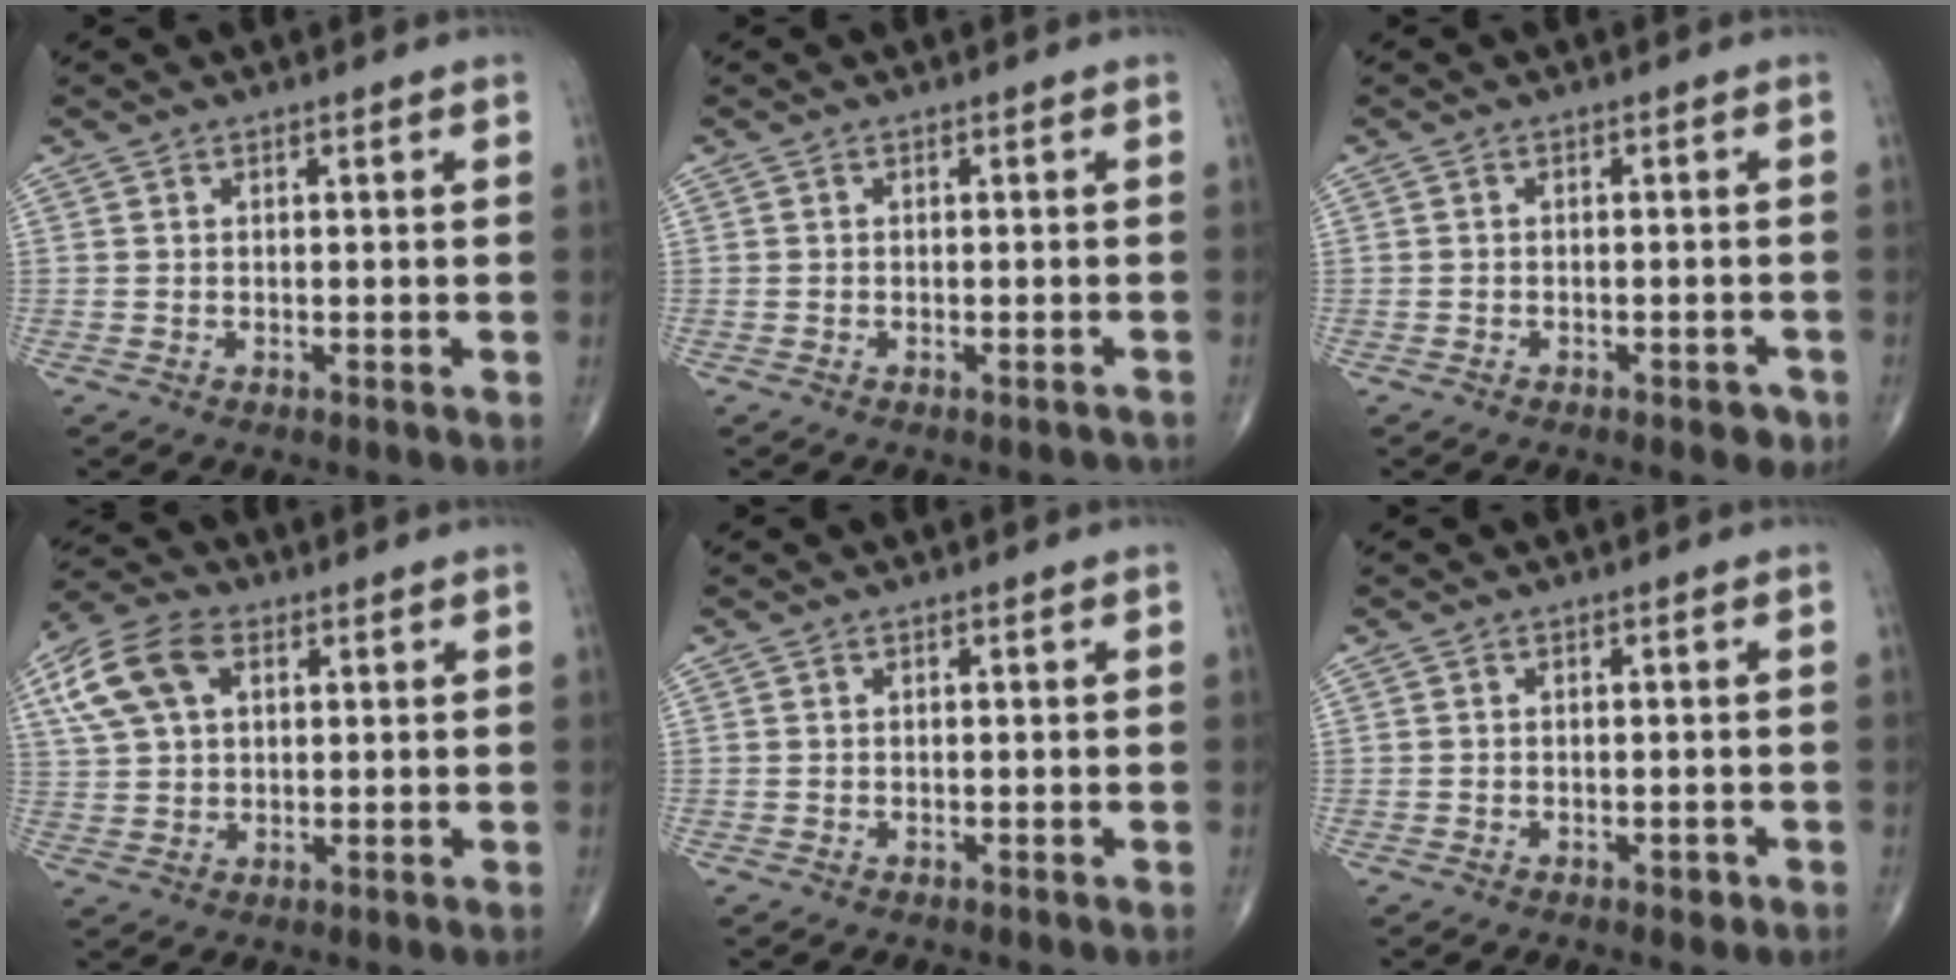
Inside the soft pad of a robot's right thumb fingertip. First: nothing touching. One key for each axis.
{"total": 1.3, "fx": -1.2, "fy": 0.4, "fz": 0.5, "tx": -0.010, "ty": 0.007, "tz": -0.012}
{"total": 2.6, "fx": -1.6, "fy": 1.3, "fz": 1.7, "tx": -0.016, "ty": 0.007, "tz": -0.019}
{"total": 11.2, "fx": 4.1, "fy": 7.0, "fz": 7.8, "tx": -0.158, "ty": 0.014, "tz": 0.077}
{"total": 0.0}
{"total": 1.2, "fx": -0.7, "fy": 0.7, "fz": 0.8, "tx": -0.010, "ty": 0.000, "tz": -0.009}